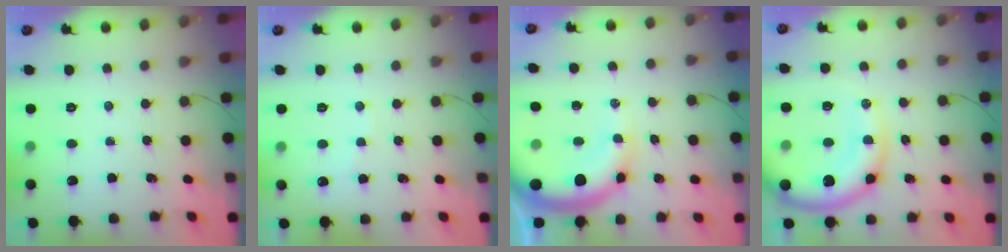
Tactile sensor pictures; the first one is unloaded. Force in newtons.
{"total": 4.9, "press": 4.8, "slide": 0.7}
{"total": 13.5, "press": 13.2, "slide": 2.6}
{"total": 15.3, "press": 14.8, "slide": 3.8}